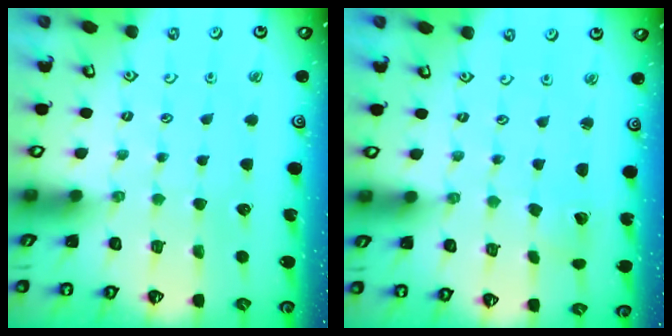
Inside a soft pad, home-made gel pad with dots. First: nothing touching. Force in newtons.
{"total": 1.7, "press": 1.7, "slide": 0.1}